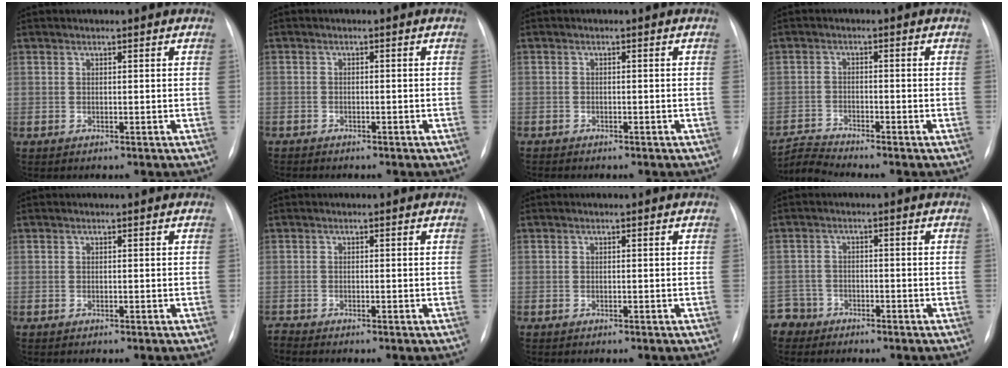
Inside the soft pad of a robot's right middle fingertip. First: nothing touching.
{"total": 3.0, "force": [-2.4, 1.4, 1.0], "torque": [-0.017, 0.001, -0.027]}
{"total": 1.9, "force": [-1.6, 0.8, 0.6], "torque": [-0.010, 0.002, -0.020]}
{"total": 4.0, "force": [-3.6, -1.4, -0.7], "torque": [0.000, -0.012, -0.069]}
{"total": 0.0}
{"total": 0.8, "force": [-0.8, -0.1, -0.2], "torque": [0.001, -0.004, -0.015]}
{"total": 0.0}
{"total": 3.7, "force": [-2.8, 2.2, -1.1], "torque": [0.022, 0.006, -0.060]}